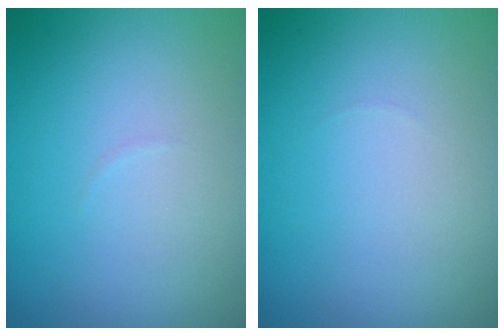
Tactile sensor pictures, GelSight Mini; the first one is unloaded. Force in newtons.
{"total": 0.0}